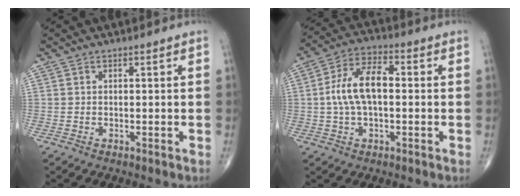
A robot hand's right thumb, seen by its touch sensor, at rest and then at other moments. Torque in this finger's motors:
{"motor_torque": [1.58, 1.57, 0.85, -0.22, 0.08]}